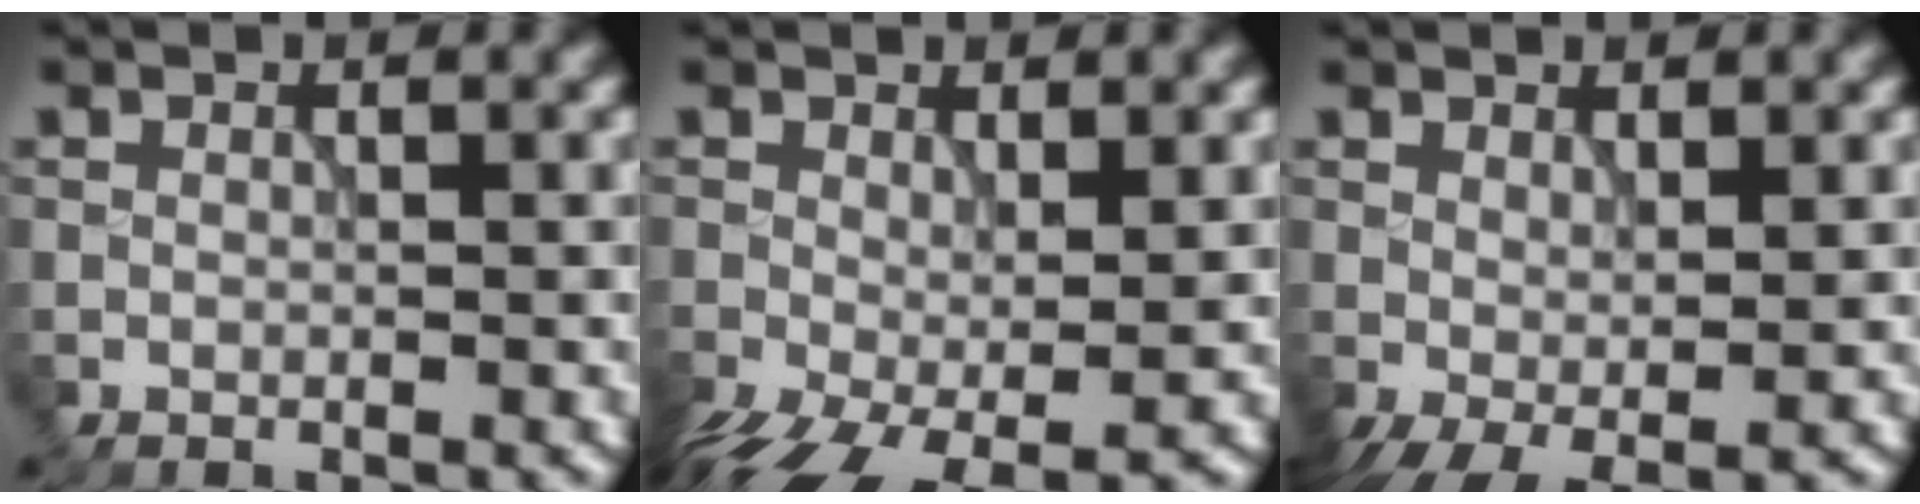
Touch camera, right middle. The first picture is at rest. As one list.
[{"total": 7.0, "force": [-2.9, 3.3, 5.5], "torque": [-0.121, -0.031, -0.040]}, {"total": 3.3, "force": [-0.3, 1.4, 3.0], "torque": [-0.062, -0.005, -0.004]}]